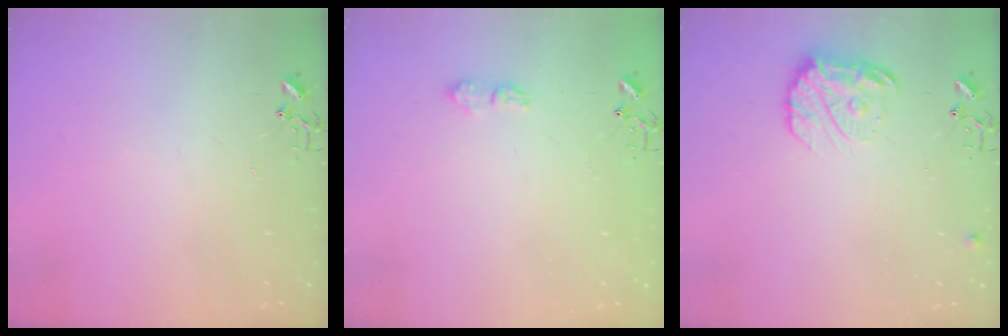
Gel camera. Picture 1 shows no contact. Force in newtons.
{"total": 7.0, "press": 7.0, "slide": 0.8}
{"total": 12.7, "press": 12.6, "slide": 0.7}